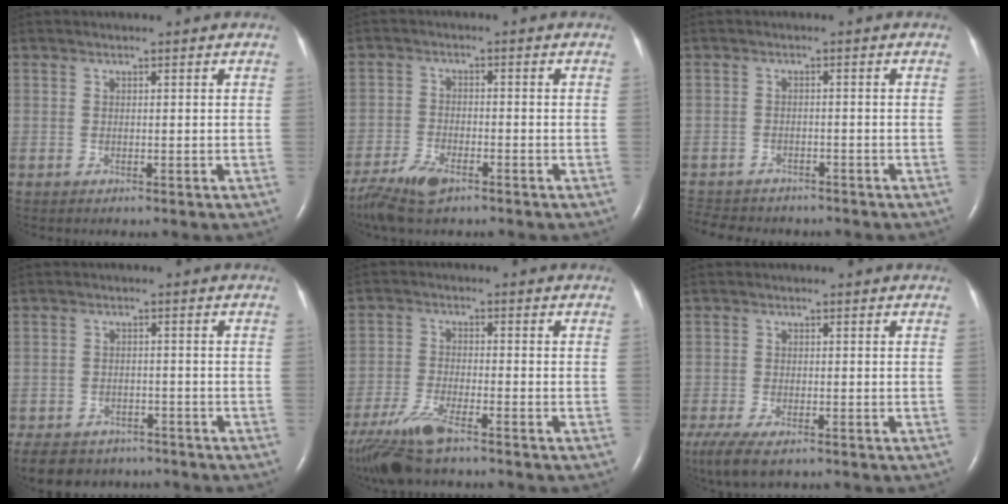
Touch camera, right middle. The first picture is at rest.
{"total": 6.9, "force": [-5.0, 2.1, 4.4], "torque": [-0.094, -0.015, -0.093]}
{"total": 8.8, "force": [-7.6, 3.4, 2.8], "torque": [-0.058, -0.005, -0.107]}
{"total": 10.8, "force": [-8.6, 5.8, 3.3], "torque": [-0.069, -0.007, -0.113]}
{"total": 9.0, "force": [-6.9, 1.5, 5.6], "torque": [-0.120, -0.025, -0.128]}
{"total": 7.0, "force": [-4.8, 2.3, 4.5], "torque": [-0.086, -0.018, -0.079]}